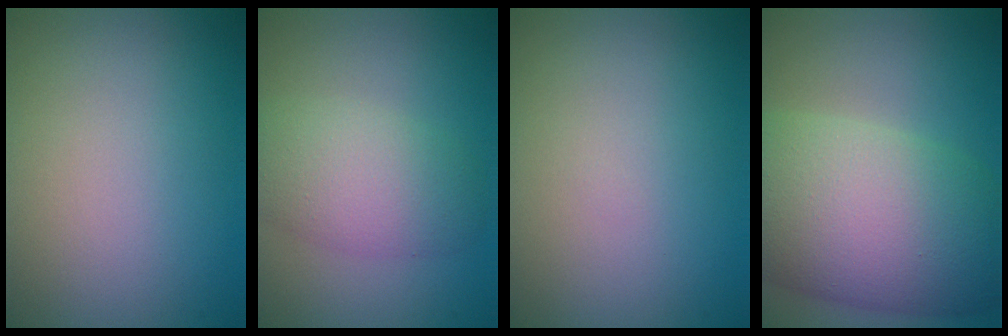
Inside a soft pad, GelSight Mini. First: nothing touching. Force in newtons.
{"total": 4.8, "press": 4.7, "slide": 0.2}
{"total": 0.0}
{"total": 11.7, "press": 11.7, "slide": 0.8}